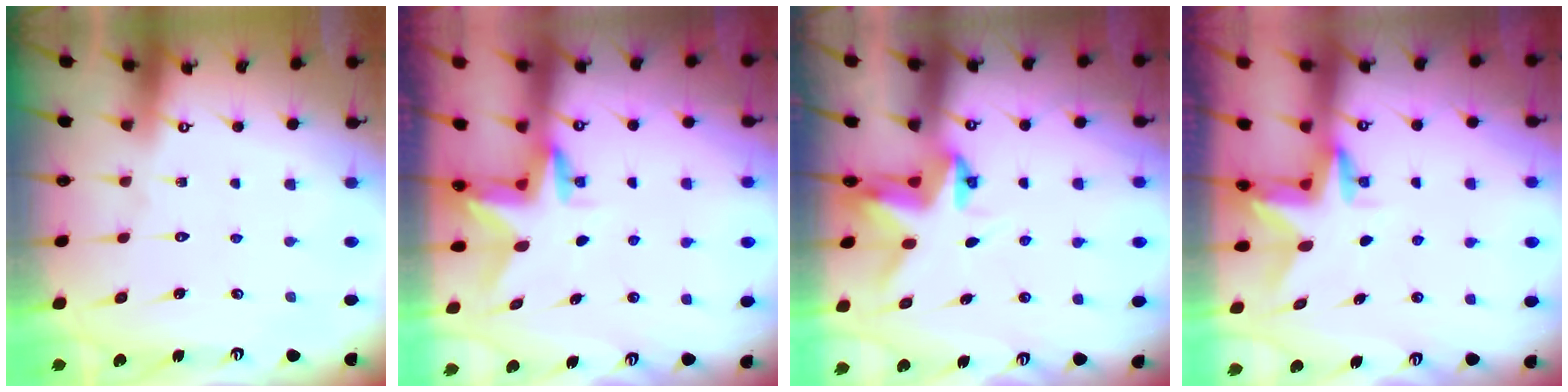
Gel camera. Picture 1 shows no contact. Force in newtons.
{"total": 3.1, "press": 3.1, "slide": 0.3}
{"total": 3.8, "press": 3.8, "slide": 0.3}
{"total": 3.1, "press": 3.1, "slide": 0.2}